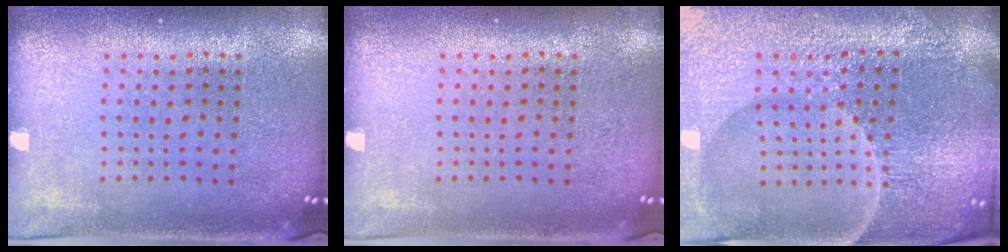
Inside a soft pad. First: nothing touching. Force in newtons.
{"total": 0.0}
{"total": 5.3, "press": 5.0, "slide": 1.5}